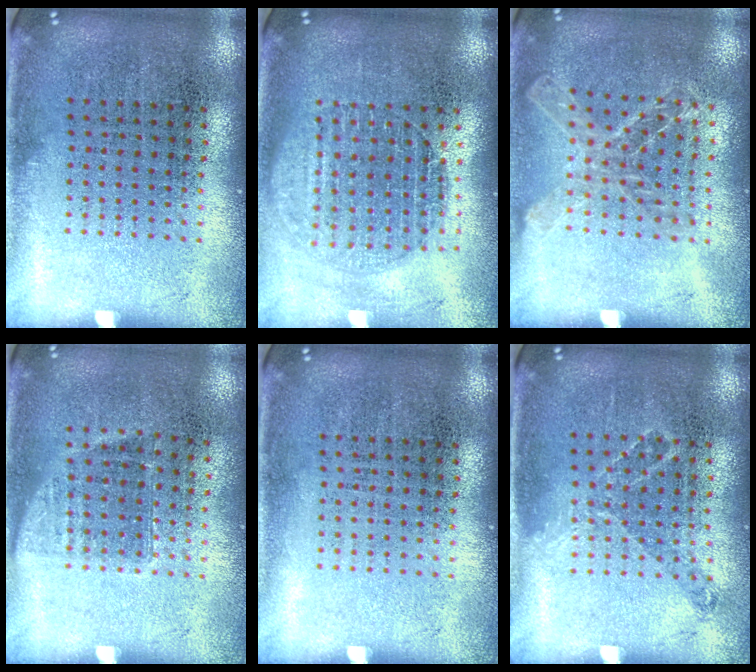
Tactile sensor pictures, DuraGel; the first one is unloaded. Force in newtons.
{"total": 1.6, "press": 1.4, "slide": 0.8}
{"total": 1.1, "press": 1.1, "slide": 0.1}
{"total": 0.9, "press": 0.7, "slide": 0.5}
{"total": 0.0}
{"total": 0.8, "press": 0.8, "slide": 0.3}